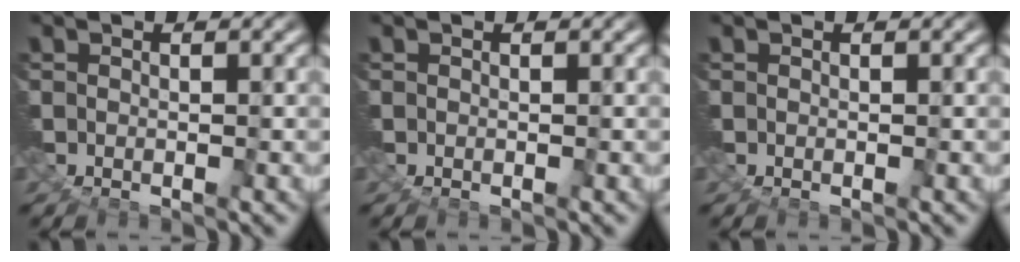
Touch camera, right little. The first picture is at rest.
{"total": 0.0}
{"total": 0.0}